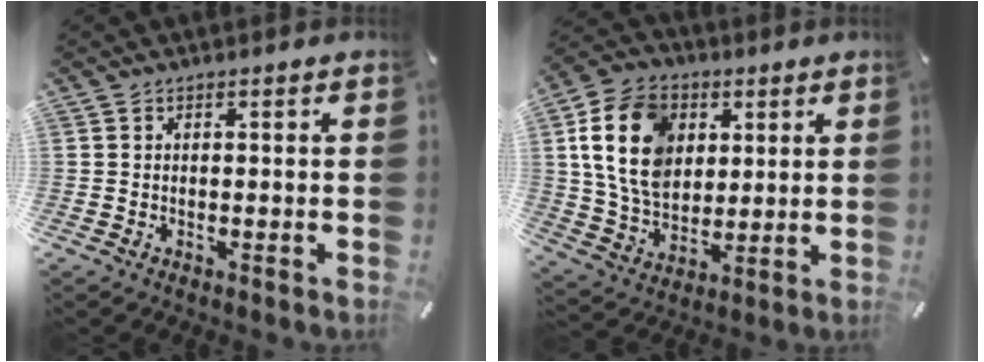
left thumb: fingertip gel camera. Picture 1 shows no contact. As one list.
[{"total": 16.1, "force": [4.2, 12.4, 9.4], "torque": [-0.190, 0.004, 0.076]}]